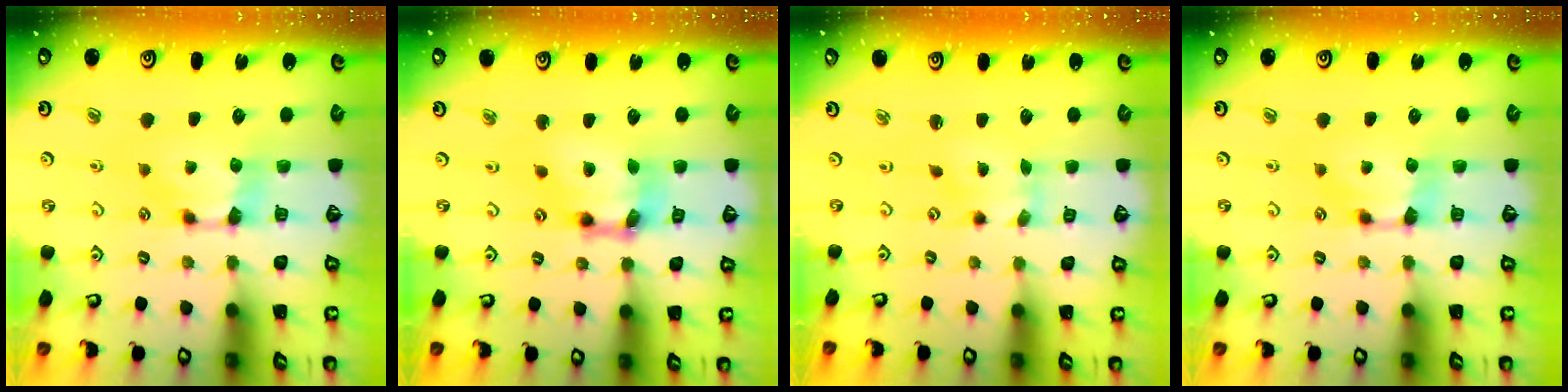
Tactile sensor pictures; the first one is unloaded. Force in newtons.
{"total": 6.7, "press": 6.0, "slide": 3.1}
{"total": 1.2, "press": 0.0, "slide": 1.2}
{"total": 0.0}